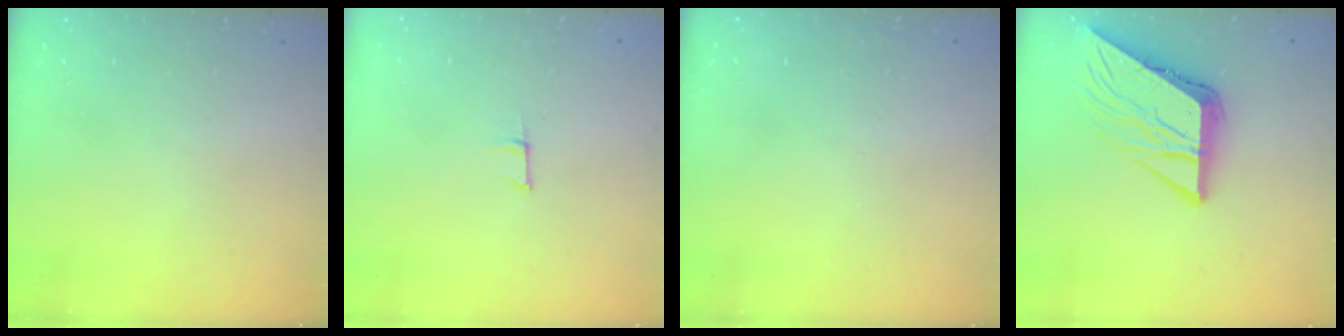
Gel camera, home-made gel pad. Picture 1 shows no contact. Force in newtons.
{"total": 5.5, "press": 5.4, "slide": 0.8}
{"total": 1.5, "press": 1.5, "slide": 0.1}
{"total": 11.2, "press": 11.2, "slide": 1.1}